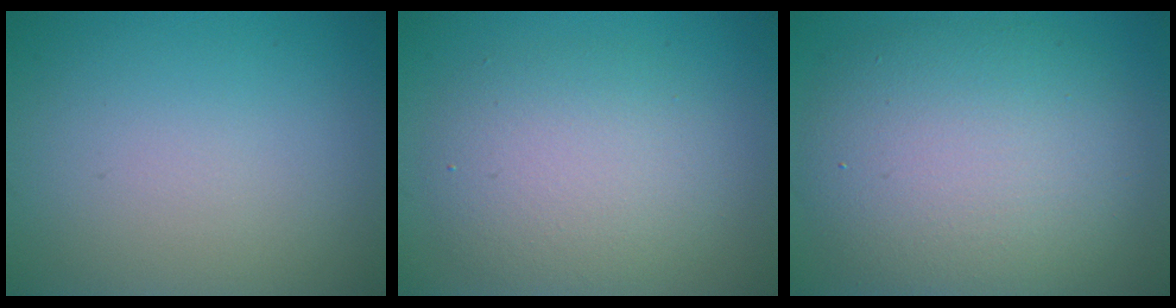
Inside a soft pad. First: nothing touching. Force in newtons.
{"total": 5.1, "press": 5.1, "slide": 0.1}
{"total": 9.5, "press": 9.5, "slide": 0.6}